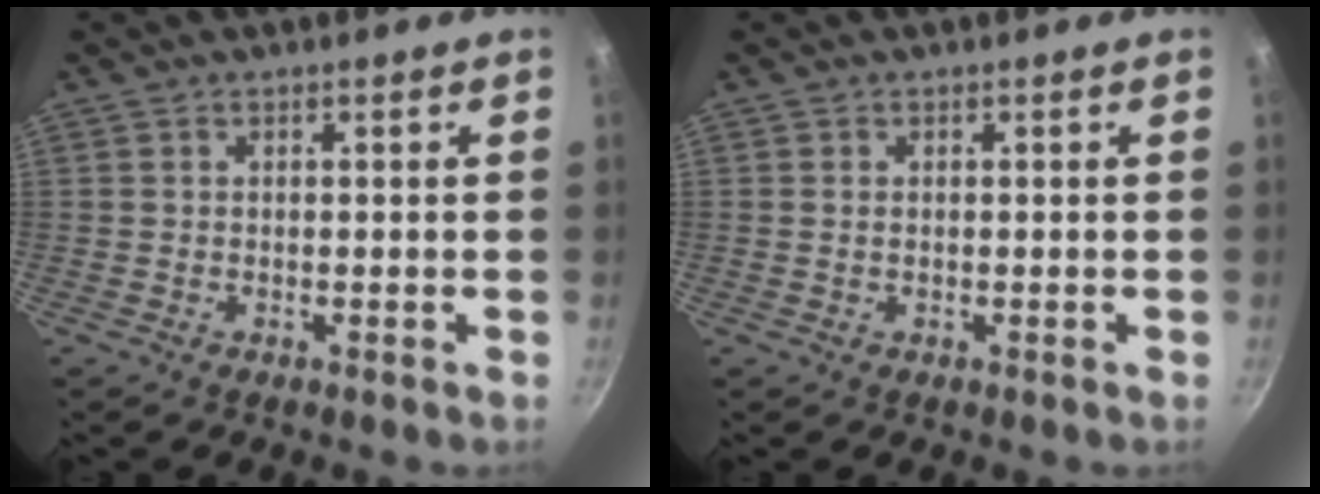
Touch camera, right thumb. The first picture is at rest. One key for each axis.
{"total": 0.6, "fx": 0.1, "fy": 0.4, "fz": 0.5, "tx": -0.009, "ty": 0.001, "tz": 0.001}